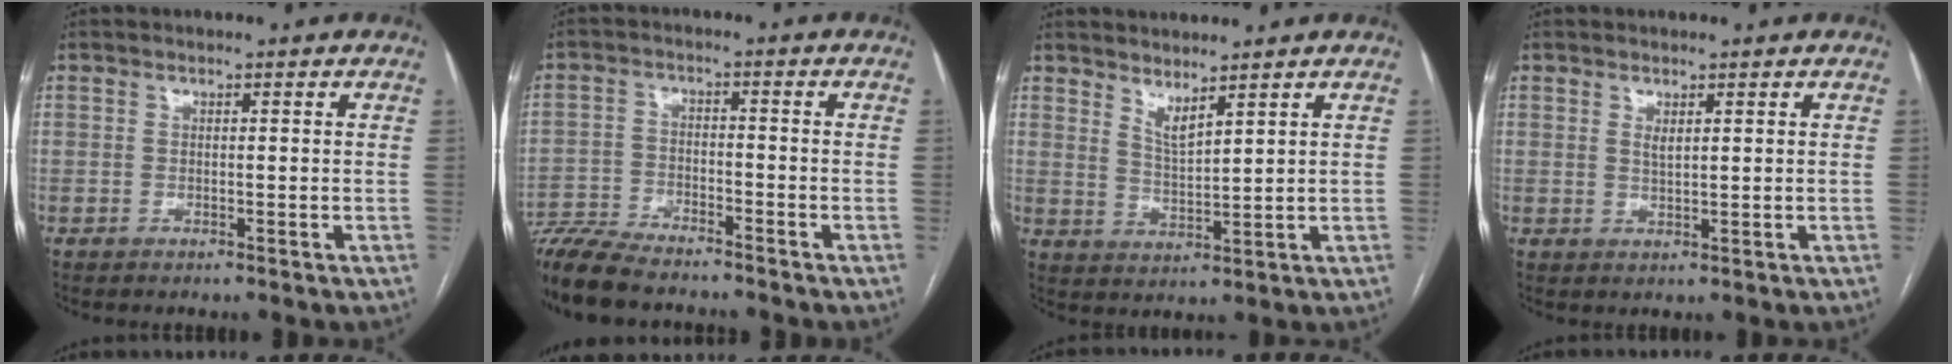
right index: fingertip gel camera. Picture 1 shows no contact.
{"total": 11.3, "force": [-10.1, 1.8, 4.8], "torque": [-0.086, -0.014, -0.171]}
{"total": 3.4, "force": [2.8, 0.2, 1.9], "torque": [-0.038, -0.016, 0.061]}
{"total": 1.3, "force": [0.7, 0.3, 1.1], "torque": [-0.021, -0.004, 0.015]}